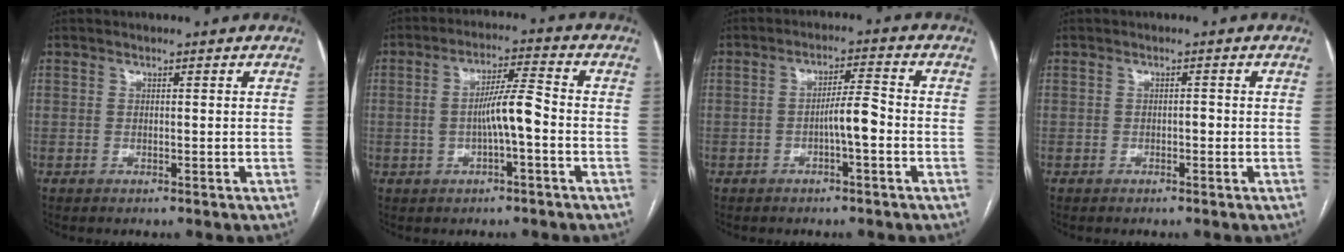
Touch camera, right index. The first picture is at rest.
{"total": 6.6, "force": [-1.1, 0.8, 6.5], "torque": [-0.120, 0.017, -0.019]}
{"total": 4.5, "force": [-1.4, 0.3, 4.2], "torque": [-0.070, 0.009, -0.024]}
{"total": 0.8, "force": [-0.3, 0.3, 0.6], "torque": [-0.009, 0.002, -0.006]}